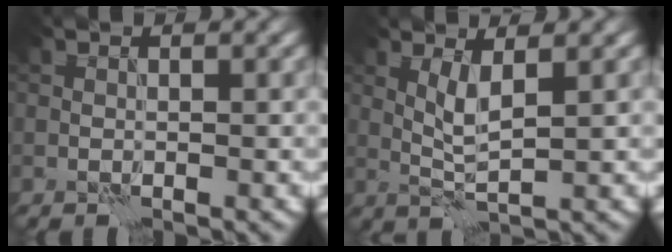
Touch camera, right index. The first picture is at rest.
{"total": 2.5, "force": [0.9, 0.4, 2.4], "torque": [-0.054, -0.003, 0.021]}